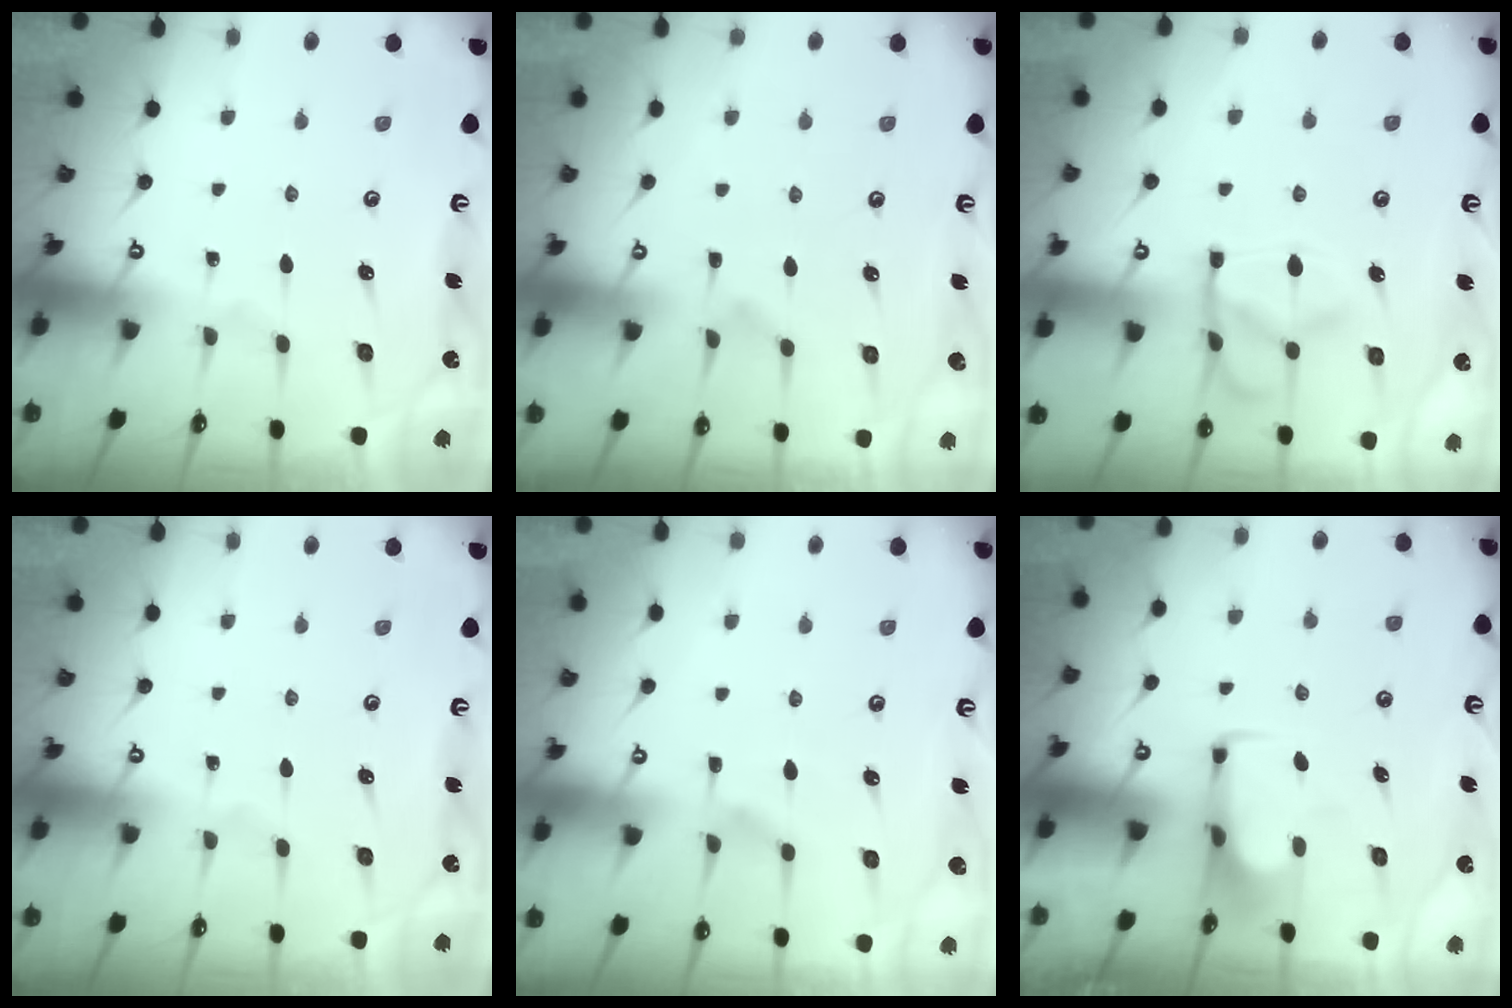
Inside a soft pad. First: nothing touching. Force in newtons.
{"total": 2.3, "press": 2.0, "slide": 1.1}
{"total": 6.2, "press": 5.9, "slide": 1.7}
{"total": 0.0}
{"total": 1.6, "press": 0.8, "slide": 1.4}
{"total": 2.0, "press": 1.9, "slide": 0.4}